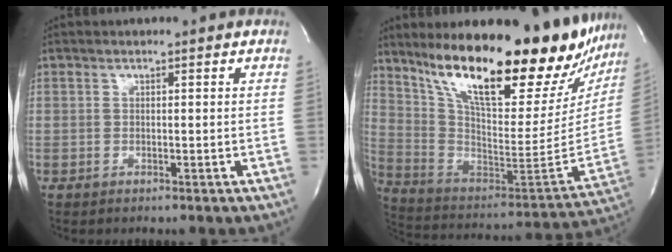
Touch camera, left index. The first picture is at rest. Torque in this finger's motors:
{"motor_torque": [0.23, -0.33, 1.05, 0.21]}